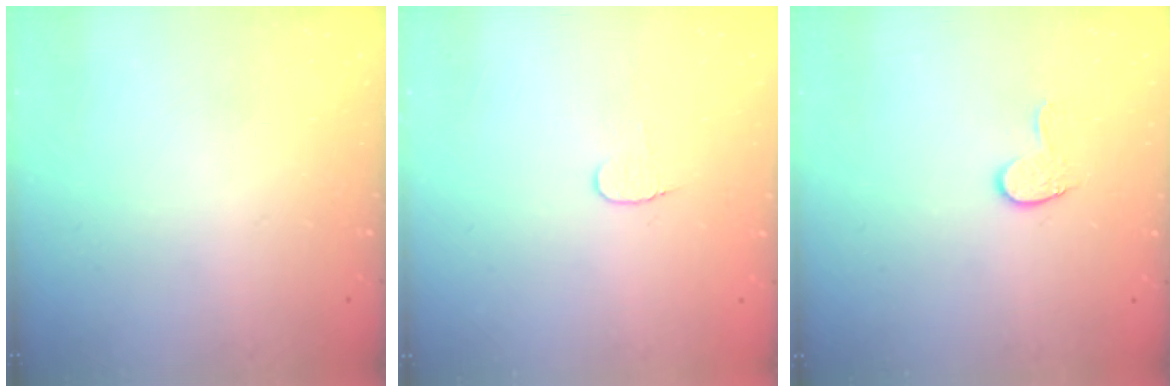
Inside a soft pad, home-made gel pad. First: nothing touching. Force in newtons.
{"total": 3.9, "press": 3.9, "slide": 0.2}
{"total": 6.2, "press": 6.2, "slide": 0.6}